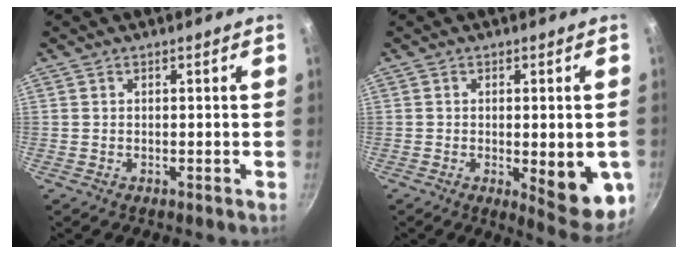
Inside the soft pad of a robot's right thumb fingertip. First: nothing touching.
{"total": 12.3, "force": [-2.5, 4.0, 11.3], "torque": [-0.118, -0.005, -0.022]}